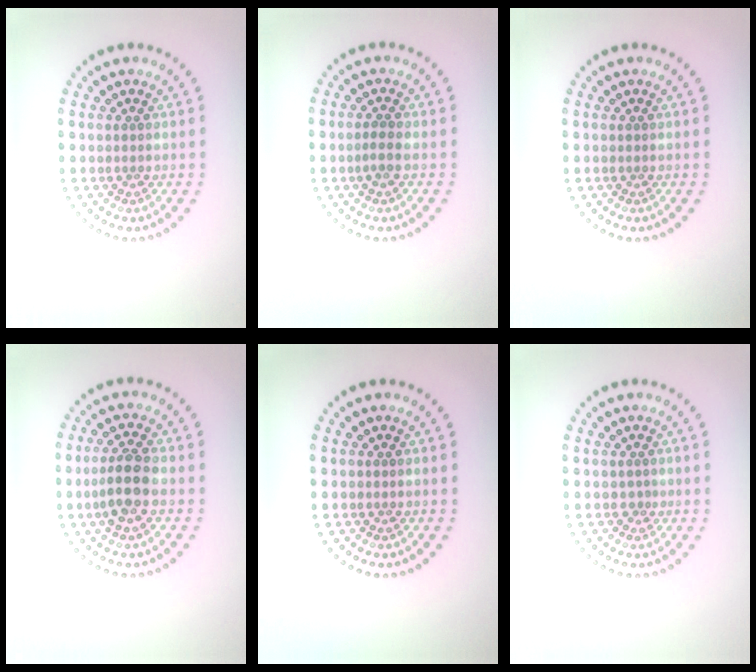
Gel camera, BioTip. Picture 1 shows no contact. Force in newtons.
{"total": 0.8, "press": 0.6, "slide": 0.6}
{"total": 0.0}
{"total": 3.5, "press": 3.4, "slide": 0.9}
{"total": 0.0}
{"total": 0.6, "press": 0.2, "slide": 0.6}